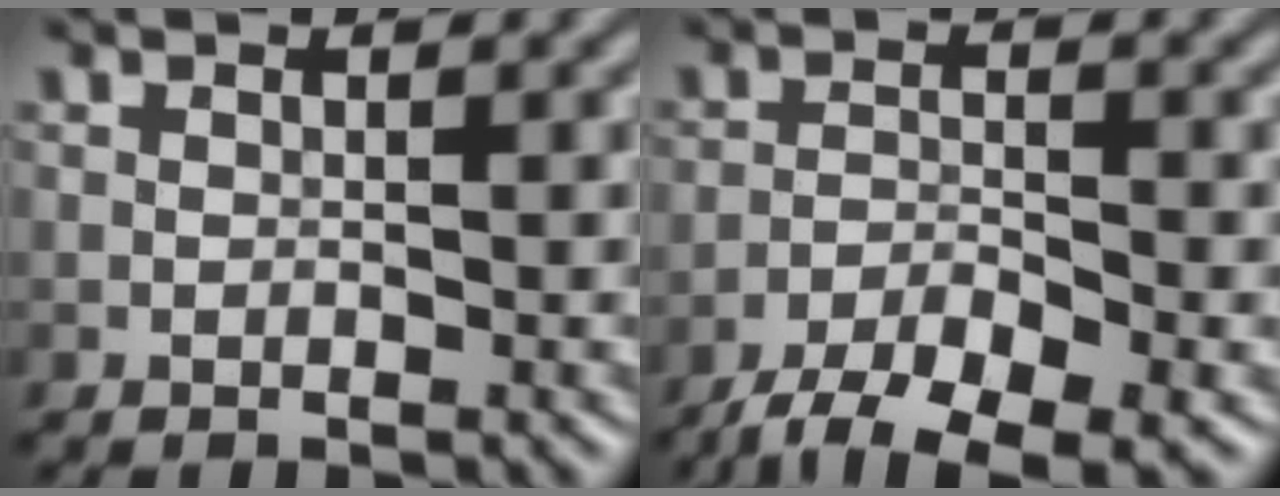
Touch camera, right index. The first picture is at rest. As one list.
[{"total": 6.1, "force": [-4.5, 1.5, 3.8], "torque": [-0.064, -0.003, -0.078]}]